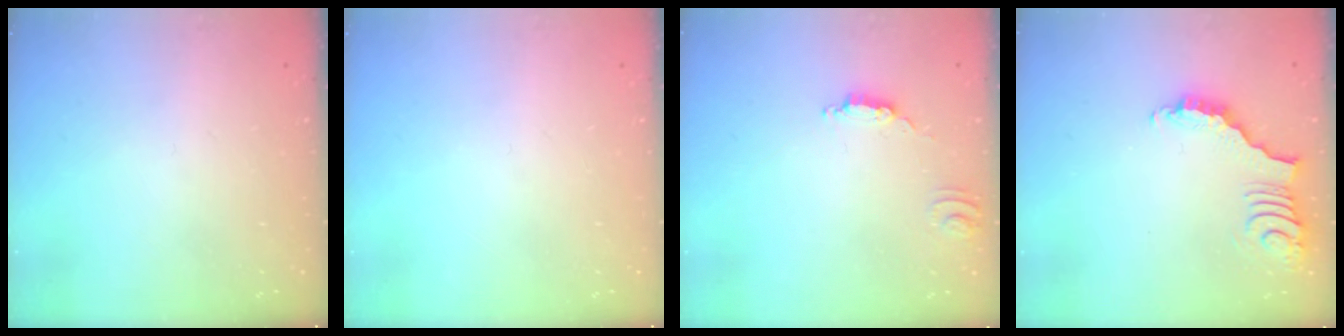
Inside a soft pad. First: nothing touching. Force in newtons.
{"total": 0.0}
{"total": 4.7, "press": 4.7, "slide": 0.3}
{"total": 3.8, "press": 3.8, "slide": 0.7}